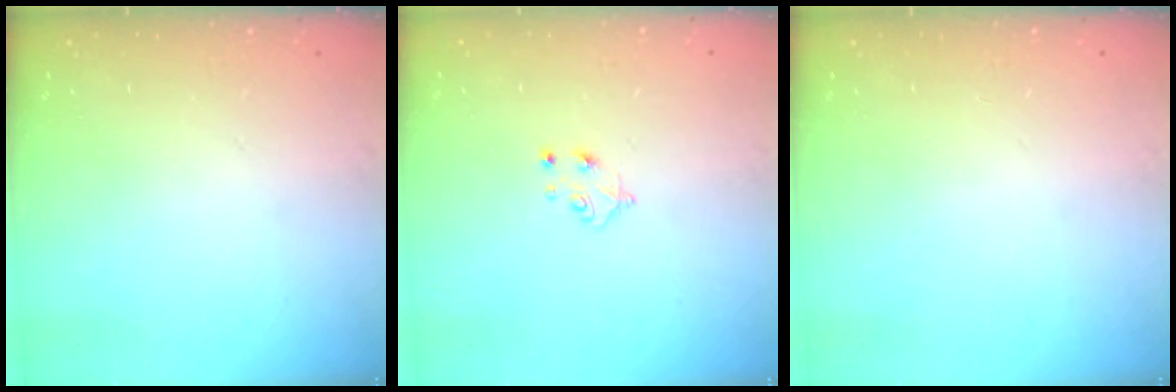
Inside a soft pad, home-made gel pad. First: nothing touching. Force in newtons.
{"total": 4.9, "press": 4.9, "slide": 0.5}
{"total": 0.0}